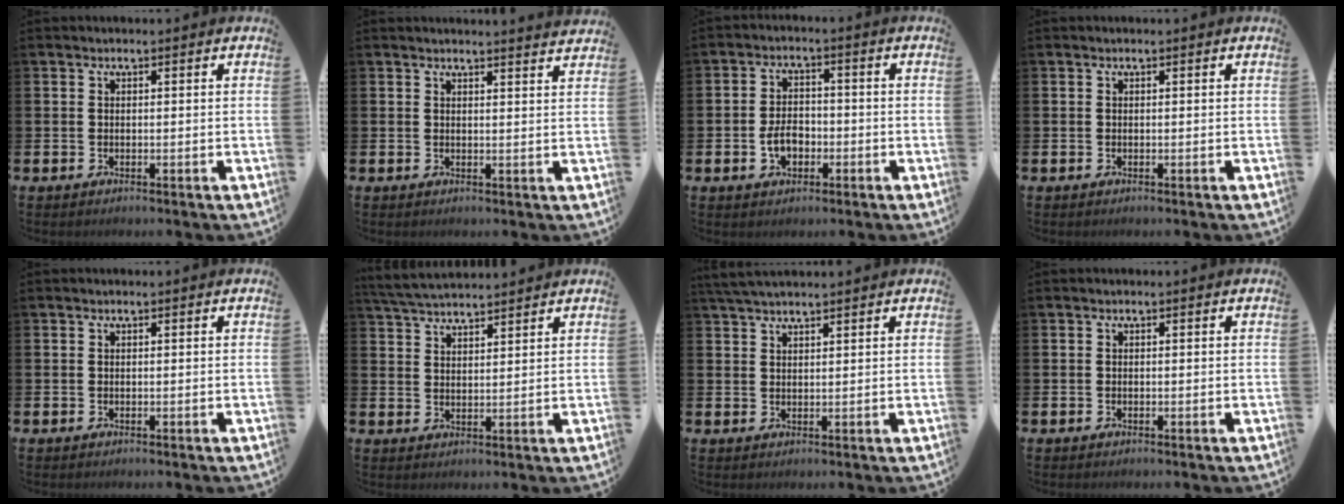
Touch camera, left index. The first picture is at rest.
{"total": 2.1, "force": [2.1, -0.2, -0.2], "torque": [0.010, -0.017, 0.036]}
{"total": 4.0, "force": [-1.2, 2.7, 2.6], "torque": [-0.035, -0.001, -0.027]}
{"total": 0.0}
{"total": 0.0}
{"total": 4.3, "force": [4.2, 0.5, 0.6], "torque": [-0.031, -0.017, 0.078]}
{"total": 3.1, "force": [2.9, 0.5, 1.0], "torque": [-0.025, -0.004, 0.053]}
{"total": 0.0}